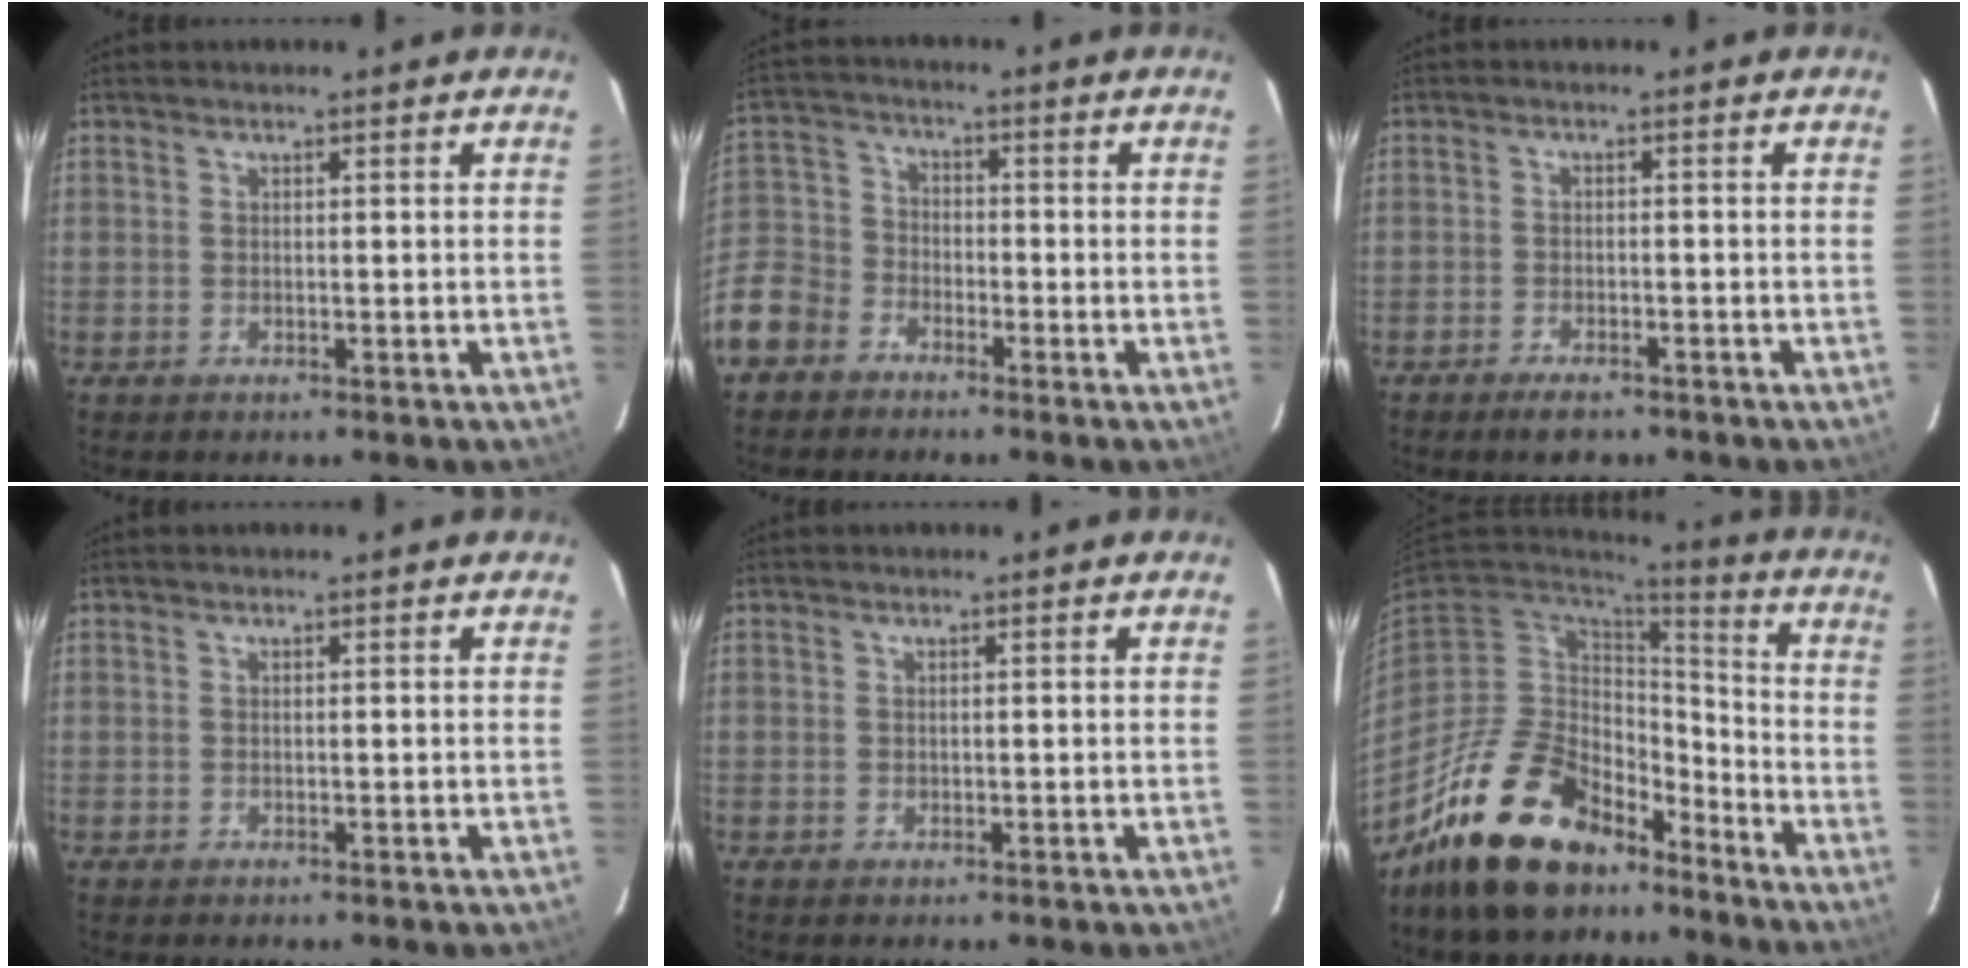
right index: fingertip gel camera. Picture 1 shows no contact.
{"total": 11.5, "force": [-6.5, 8.7, 3.8], "torque": [-0.107, 0.027, -0.131]}
{"total": 4.1, "force": [-3.1, 1.6, 2.0], "torque": [-0.049, -0.003, -0.051]}
{"total": 0.0}
{"total": 0.0}
{"total": 20.1, "force": [-14.4, 10.1, 9.6], "torque": [-0.191, 0.008, -0.228]}